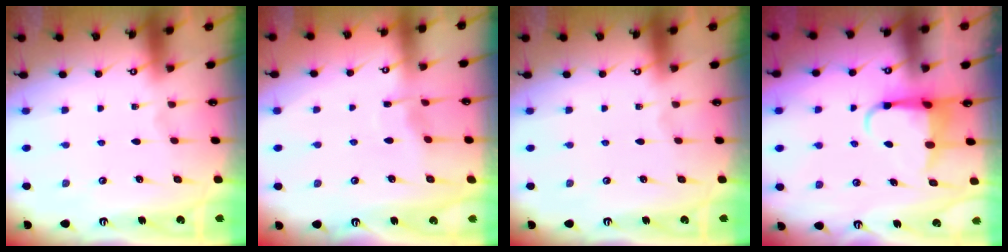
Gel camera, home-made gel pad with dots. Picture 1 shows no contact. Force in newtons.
{"total": 4.7, "press": 4.7, "slide": 0.5}
{"total": 0.0}
{"total": 4.8, "press": 4.7, "slide": 1.1}